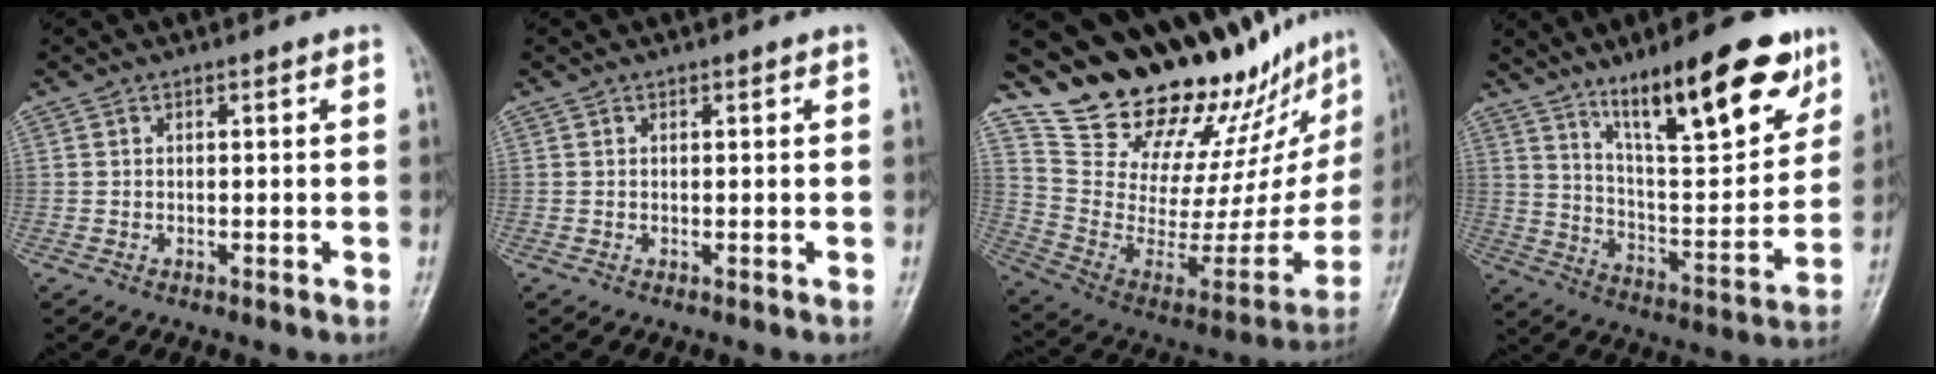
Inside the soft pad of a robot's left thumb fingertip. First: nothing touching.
{"total": 0.5, "force": [0.4, 0.3, 0.2], "torque": [0.001, -0.002, 0.002]}
{"total": 29.2, "force": [24.9, 8.6, 12.7], "torque": [-0.155, -0.162, 0.381]}
{"total": 21.6, "force": [13.4, 6.4, 15.7], "torque": [-0.197, -0.062, 0.220]}